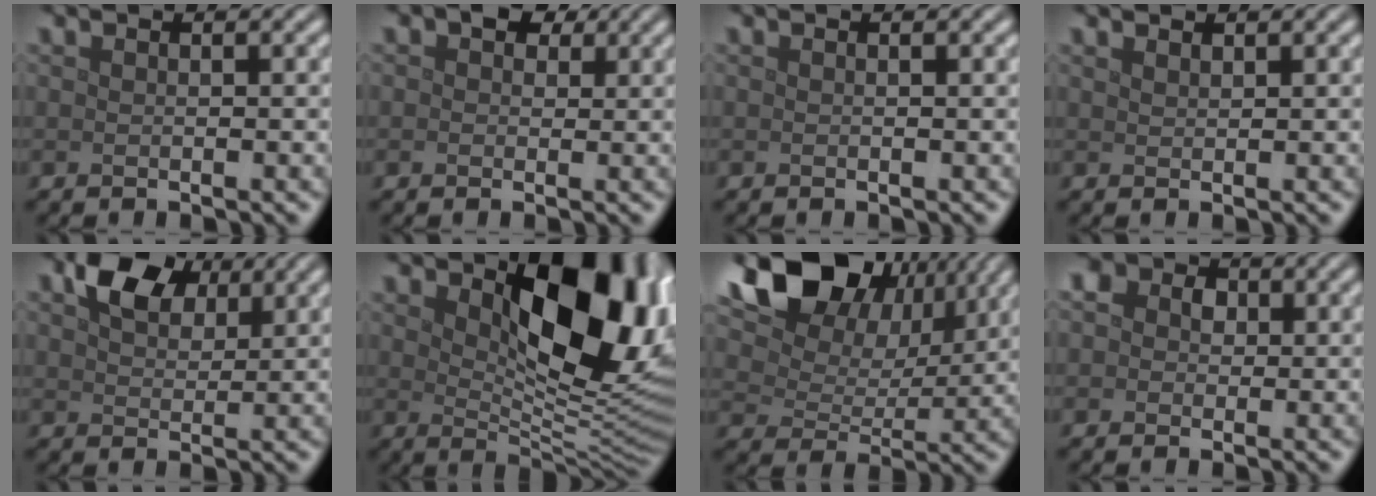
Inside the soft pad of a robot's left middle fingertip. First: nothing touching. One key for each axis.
{"total": 2.9, "fx": 1.2, "fy": 2.1, "fz": 1.7, "tx": -0.025, "ty": 0.003, "tz": 0.011}
{"total": 0.0}
{"total": 0.9, "fx": 0.8, "fy": 0.2, "fz": 0.1, "tx": -0.007, "ty": -0.003, "tz": 0.017}
{"total": 5.8, "fx": 3.1, "fy": 3.6, "fz": 3.3, "tx": -0.065, "ty": 0.006, "tz": 0.050}
{"total": 12.0, "fx": 3.7, "fy": 5.9, "fz": 9.7, "tx": -0.132, "ty": -0.009, "tz": 0.062}
{"total": 15.1, "fx": 8.3, "fy": 9.6, "fz": 8.2, "tx": -0.165, "ty": 0.055, "tz": 0.129}
{"total": 6.3, "fx": 2.3, "fy": 4.9, "fz": 3.2, "tx": -0.050, "ty": 0.029, "tz": -0.005}